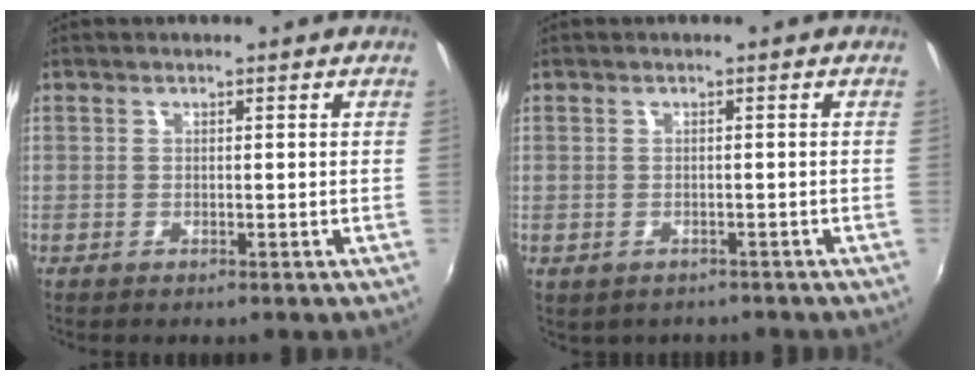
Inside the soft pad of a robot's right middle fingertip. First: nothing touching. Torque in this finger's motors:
{"motor_torque": [0.35, -0.35, 0.00, 0.01]}